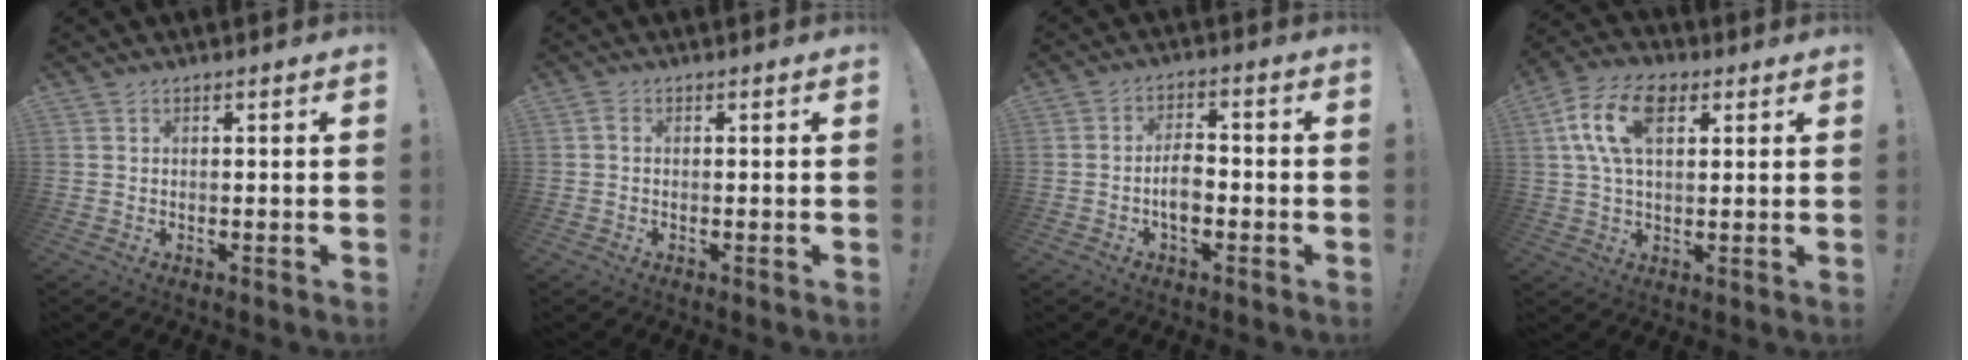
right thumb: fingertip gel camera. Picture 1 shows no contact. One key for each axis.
{"total": 0.9, "fx": -0.2, "fy": 0.4, "fz": 0.8, "tx": -0.015, "ty": 0.003, "tz": -0.004}
{"total": 6.1, "fx": -1.7, "fy": 3.6, "fz": 4.6, "tx": -0.070, "ty": 0.004, "tz": -0.034}
{"total": 14.0, "fx": 4.9, "fy": 8.2, "fz": 10.2, "tx": -0.186, "ty": 0.003, "tz": 0.092}